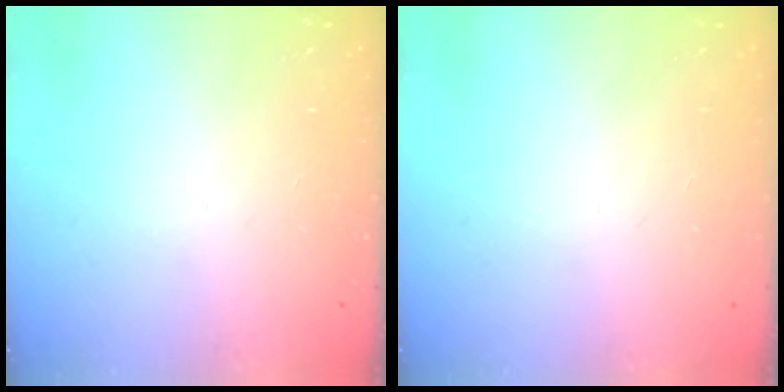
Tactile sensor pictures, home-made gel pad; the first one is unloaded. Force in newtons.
{"total": 0.0}